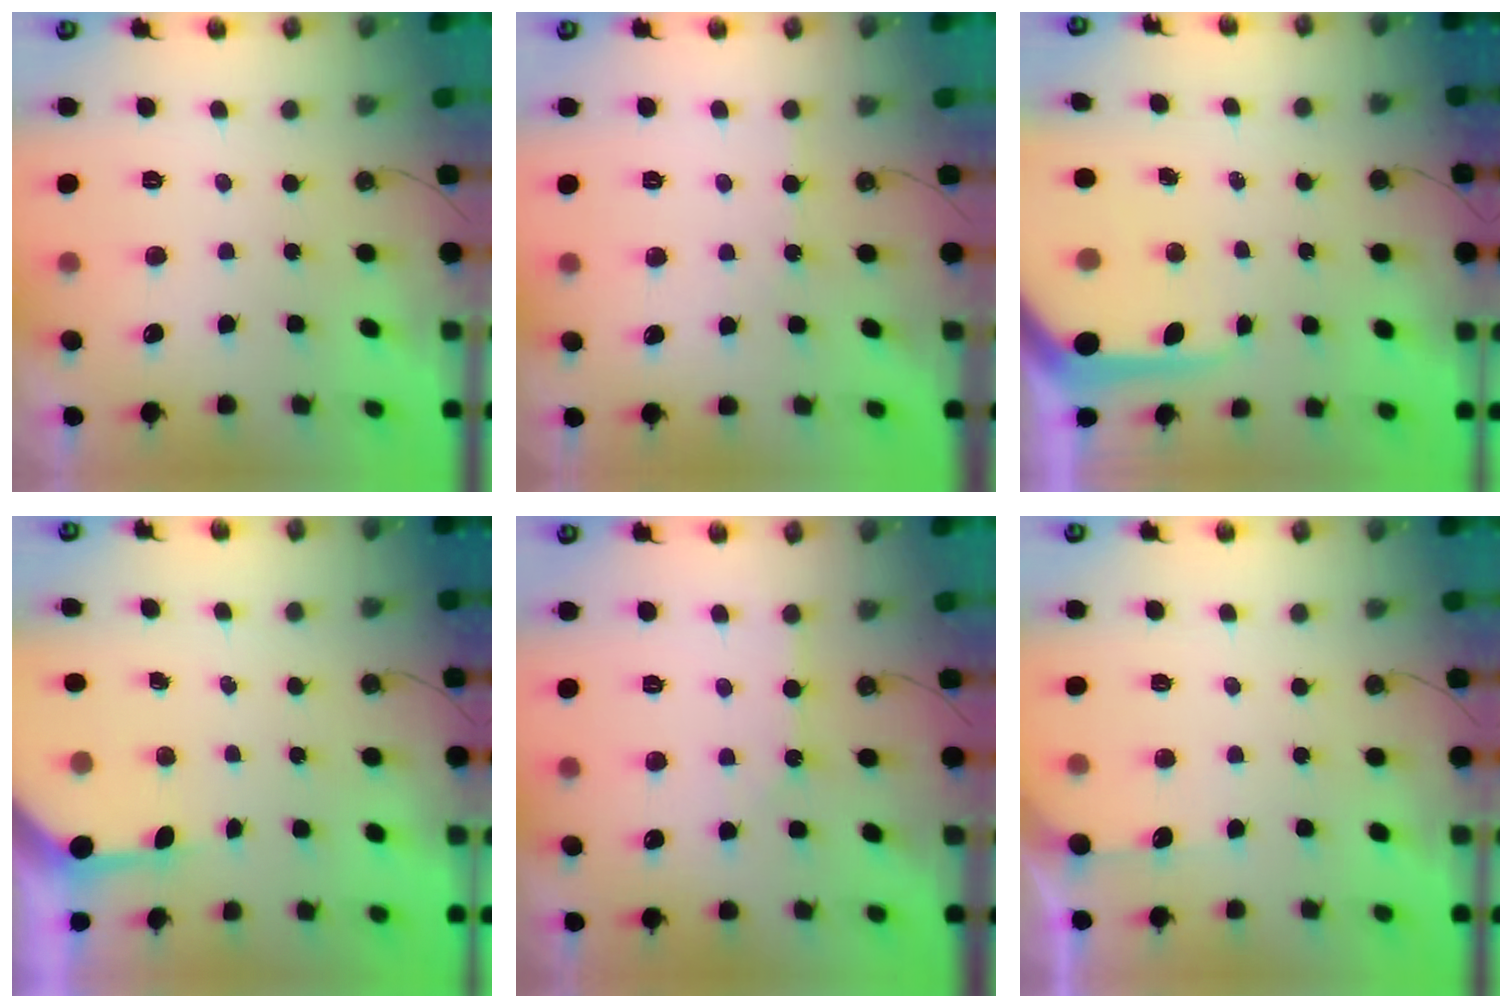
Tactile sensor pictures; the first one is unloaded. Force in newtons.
{"total": 2.5, "press": 2.4, "slide": 0.5}
{"total": 11.7, "press": 11.6, "slide": 0.9}
{"total": 3.2, "press": 3.2, "slide": 0.3}
{"total": 2.1, "press": 2.1, "slide": 0.3}
{"total": 4.1, "press": 4.0, "slide": 0.6}